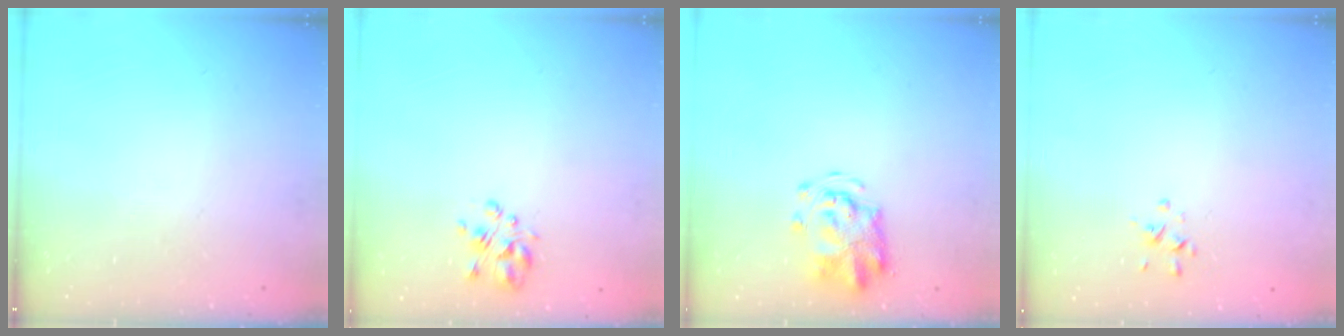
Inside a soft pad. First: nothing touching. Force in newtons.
{"total": 3.3, "press": 3.1, "slide": 1.0}
{"total": 3.9, "press": 3.8, "slide": 0.7}
{"total": 0.6, "press": 0.4, "slide": 0.5}